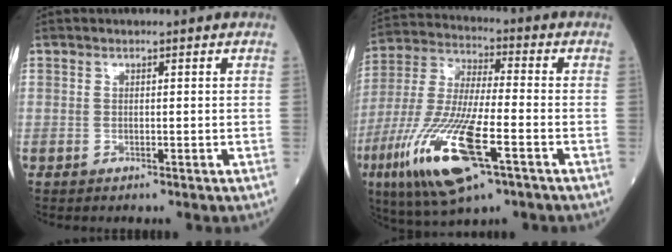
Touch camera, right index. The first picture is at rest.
{"total": 18.7, "force": [-7.9, 3.9, 16.5], "torque": [-0.372, -0.035, -0.140]}